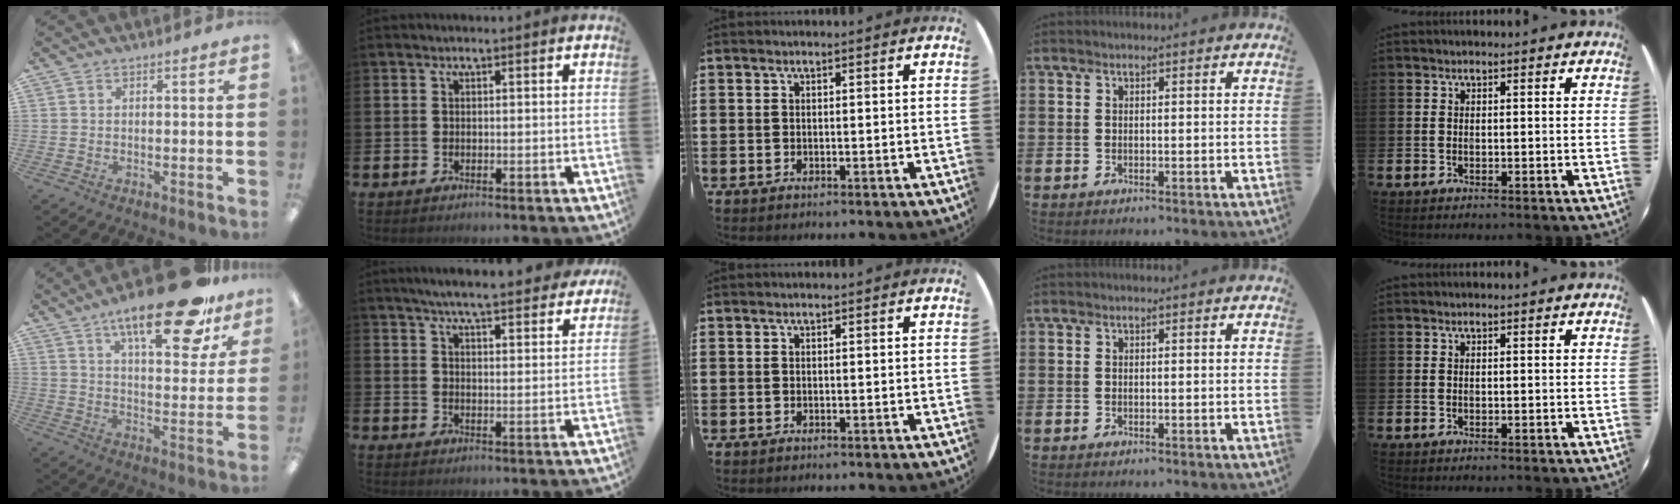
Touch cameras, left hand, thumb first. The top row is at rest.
{"thumb": {"total": 21.8, "force": [14.6, 7.0, 14.6], "torque": [-0.215, -0.081, 0.233]}, "index": {"total": 6.1, "force": [5.9, 0.4, 1.6], "torque": [-0.037, -0.032, 0.102]}}